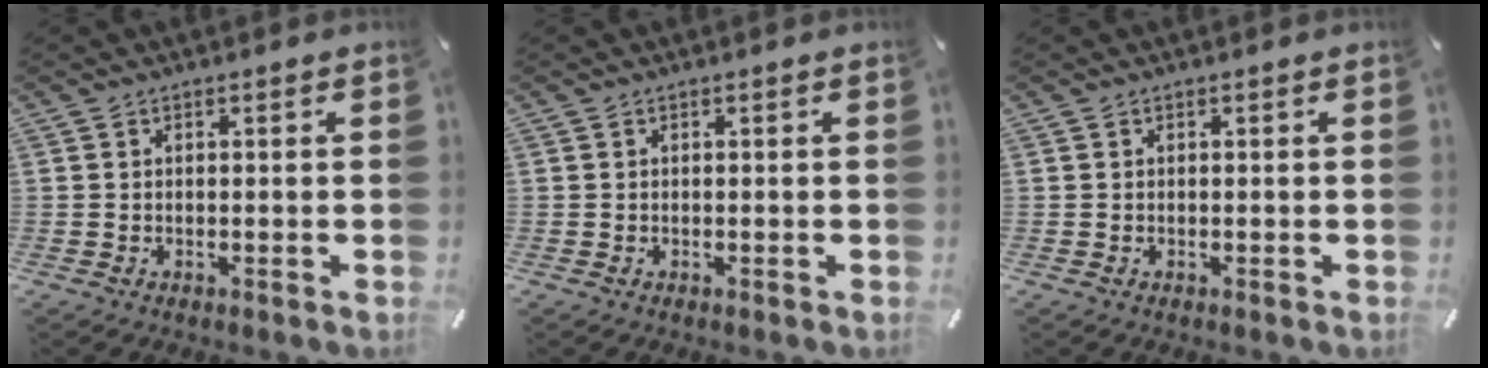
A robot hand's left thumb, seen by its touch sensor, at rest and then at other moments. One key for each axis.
{"total": 0.0}
{"total": 0.0}